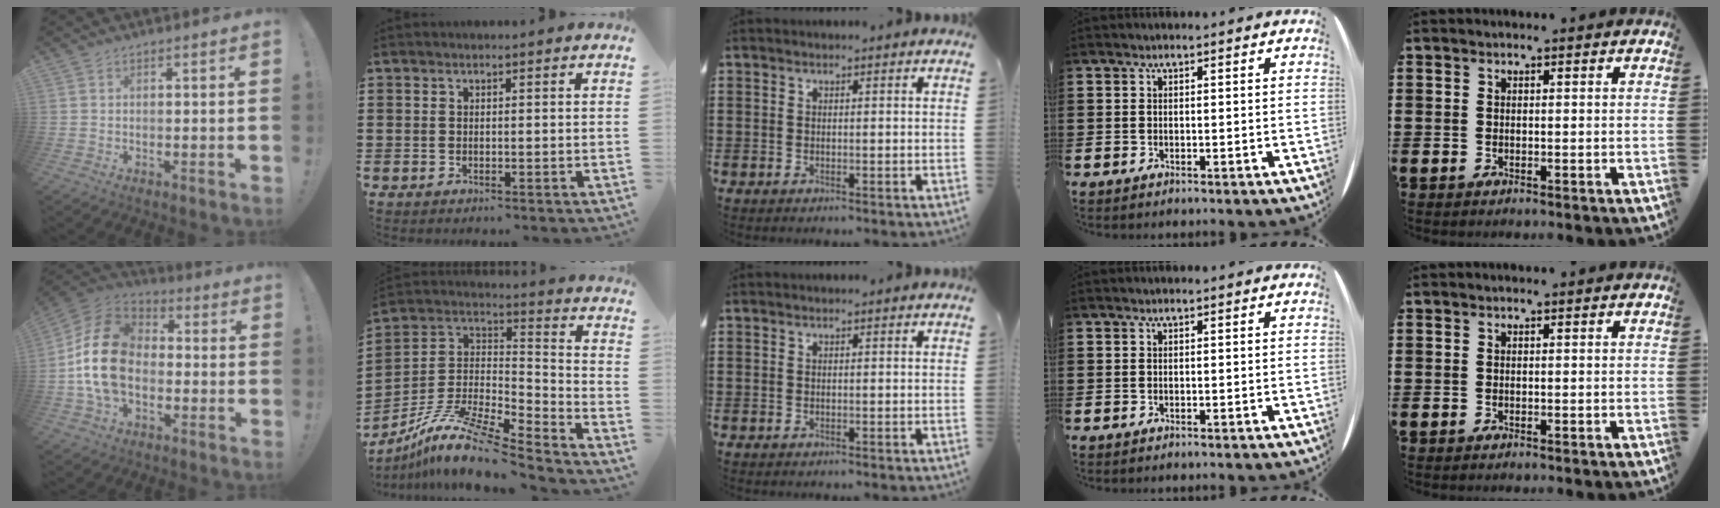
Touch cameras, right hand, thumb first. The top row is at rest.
{"thumb": {"total": 18.9, "force": [-1.5, 13.4, 13.2], "torque": [-0.240, 0.029, -0.018]}, "index": {"total": 11.7, "force": [-9.3, 1.8, 7.0], "torque": [-0.145, 0.012, -0.186]}}